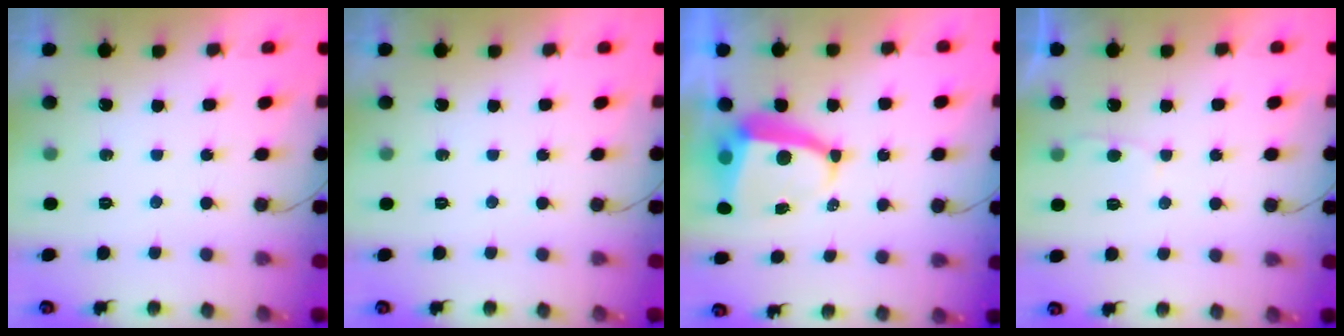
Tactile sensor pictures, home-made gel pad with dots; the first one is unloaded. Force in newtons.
{"total": 0.0}
{"total": 7.0, "press": 7.0, "slide": 0.5}
{"total": 2.4, "press": 2.4, "slide": 0.4}